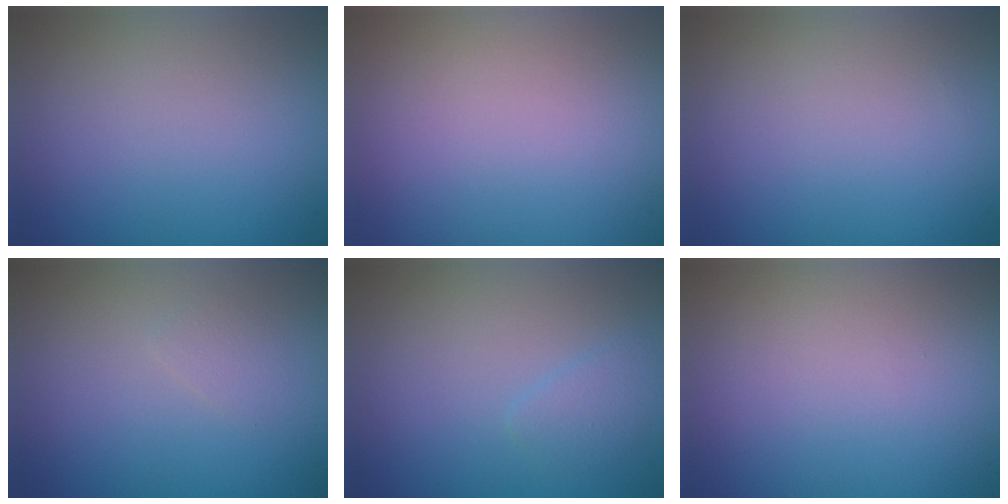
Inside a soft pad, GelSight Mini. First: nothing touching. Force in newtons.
{"total": 0.0}
{"total": 0.0}
{"total": 0.9, "press": 0.9, "slide": 0.1}
{"total": 1.3, "press": 1.3, "slide": 0.1}
{"total": 0.0}